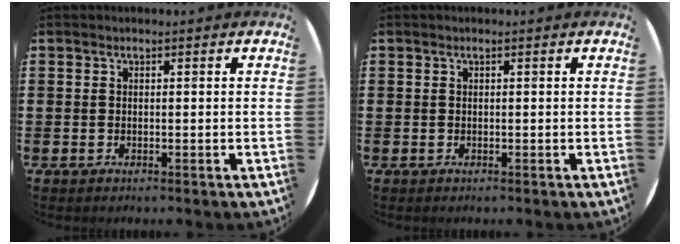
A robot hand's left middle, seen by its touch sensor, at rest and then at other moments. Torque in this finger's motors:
{"motor_torque": [0.44, -0.24, 0.05, -0.01]}